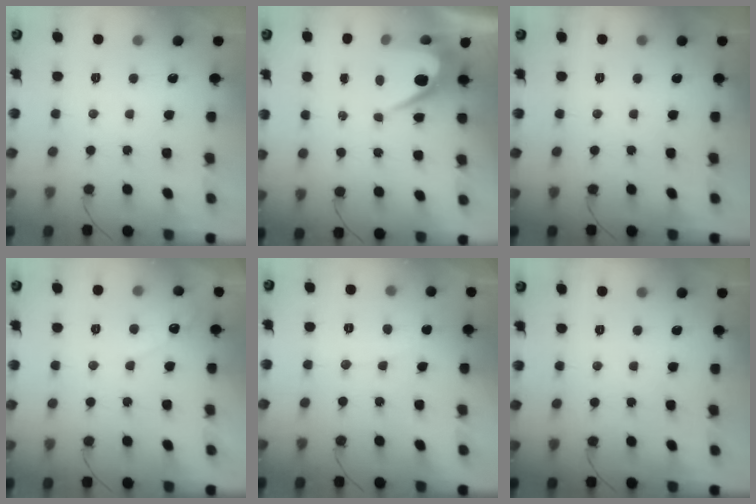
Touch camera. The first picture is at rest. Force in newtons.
{"total": 7.6, "press": 7.6, "slide": 0.5}
{"total": 0.0}
{"total": 4.7, "press": 4.7, "slide": 0.2}
{"total": 2.8, "press": 2.8, "slide": 0.3}
{"total": 0.0}